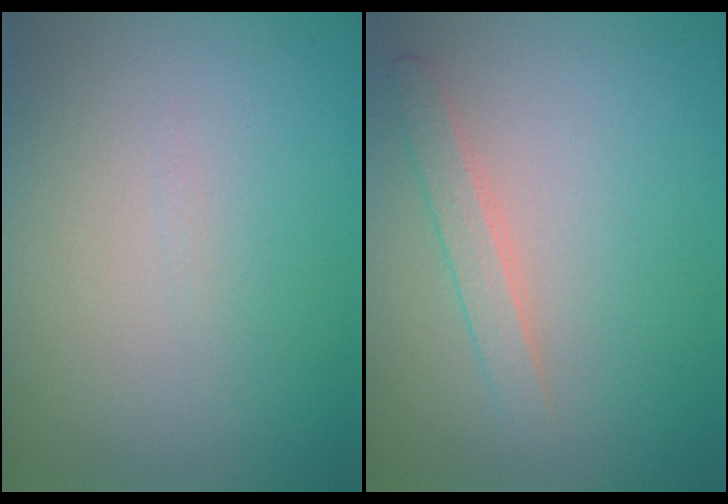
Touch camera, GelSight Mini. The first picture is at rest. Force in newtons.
{"total": 1.7, "press": 1.7, "slide": 0.1}